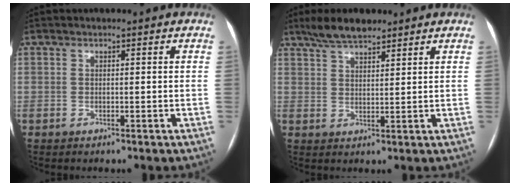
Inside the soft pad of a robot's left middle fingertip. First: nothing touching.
{"total": 6.1, "force": [5.0, 1.6, 3.2], "torque": [-0.066, 0.014, 0.091]}